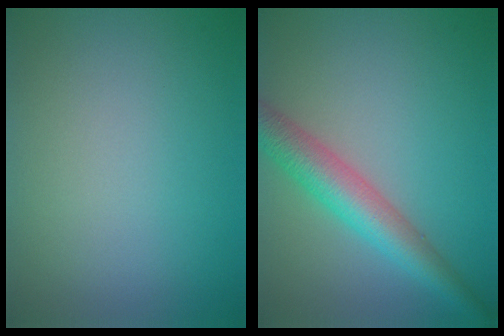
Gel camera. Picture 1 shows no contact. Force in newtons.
{"total": 5.0, "press": 5.0, "slide": 0.2}